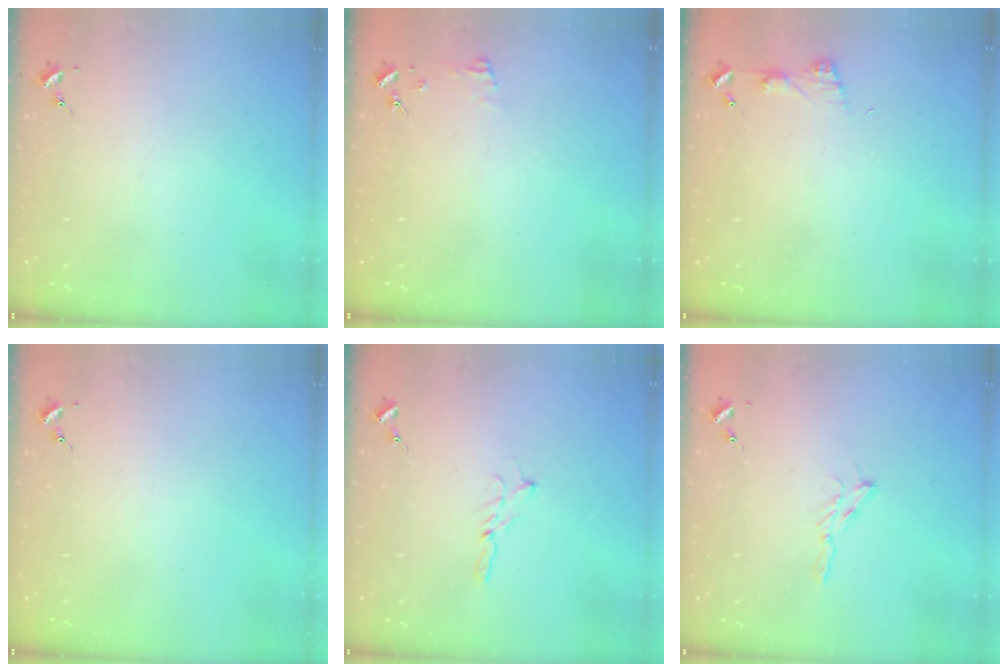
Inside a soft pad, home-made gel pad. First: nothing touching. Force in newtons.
{"total": 4.2, "press": 4.2, "slide": 0.4}
{"total": 5.4, "press": 5.4, "slide": 0.3}
{"total": 0.0}
{"total": 1.8, "press": 1.7, "slide": 0.2}
{"total": 5.2, "press": 5.2, "slide": 0.5}